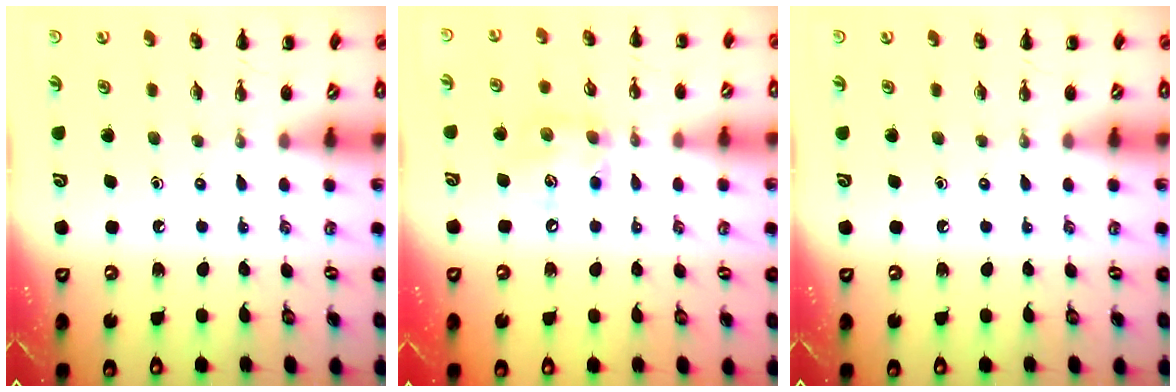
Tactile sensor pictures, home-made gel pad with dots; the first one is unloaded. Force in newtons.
{"total": 8.6, "press": 8.5, "slide": 1.1}
{"total": 0.0}